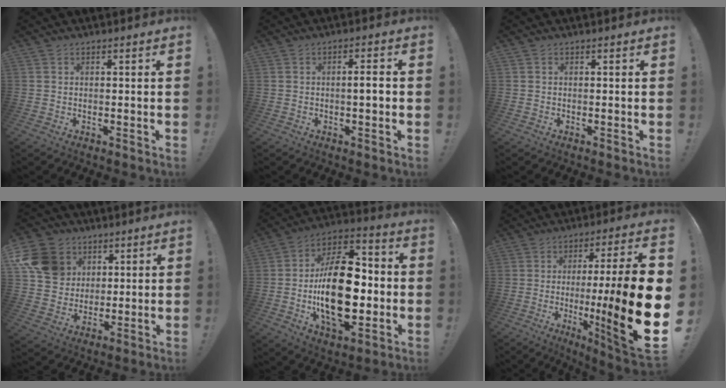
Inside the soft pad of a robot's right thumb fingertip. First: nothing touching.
{"total": 3.9, "force": [-0.6, 0.2, 3.9], "torque": [-0.060, 0.000, -0.017]}
{"total": 0.0}
{"total": 14.5, "force": [5.0, 12.2, 5.9], "torque": [-0.088, -0.015, 0.106]}
{"total": 25.3, "force": [-2.7, 14.0, 20.9], "torque": [-0.377, 0.012, -0.037]}
{"total": 23.7, "force": [-3.4, 1.7, 23.3], "torque": [-0.379, -0.008, -0.053]}